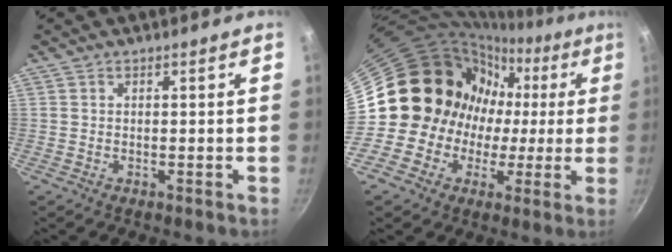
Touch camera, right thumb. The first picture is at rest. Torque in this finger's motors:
{"motor_torque": [2.44, 2.56, 0.46, -0.27, 0.45]}